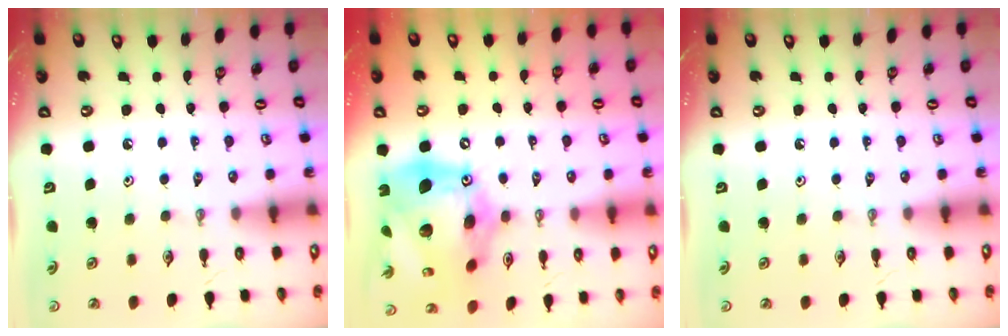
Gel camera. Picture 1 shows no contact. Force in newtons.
{"total": 25.3, "press": 25.2, "slide": 3.0}
{"total": 0.0}